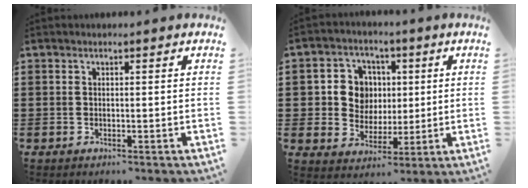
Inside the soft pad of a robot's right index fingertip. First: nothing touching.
{"total": 7.4, "force": [1.0, 6.9, 2.7], "torque": [-0.076, 0.018, 0.017]}